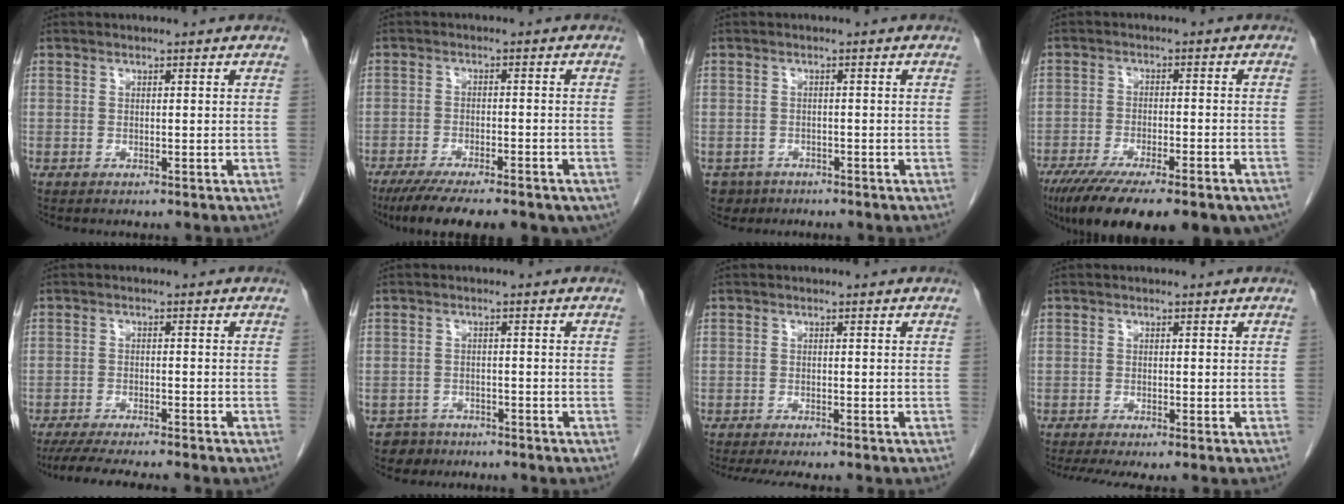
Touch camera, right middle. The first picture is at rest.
{"total": 16.3, "force": [-12.1, 4.6, 9.9], "torque": [-0.146, -0.020, -0.167]}
{"total": 3.6, "force": [-2.5, 2.6, 0.0], "torque": [-0.001, 0.004, -0.039]}
{"total": 22.3, "force": [-15.9, 6.0, 14.4], "torque": [-0.207, -0.034, -0.217]}
{"total": 9.7, "force": [-8.3, 0.5, 5.1], "torque": [-0.068, -0.017, -0.126]}
{"total": 3.2, "force": [-2.4, 2.0, -0.6], "torque": [0.007, 0.007, -0.039]}
{"total": 6.4, "force": [-5.4, 0.9, 3.3], "torque": [-0.042, -0.012, -0.081]}
{"total": 4.4, "force": [-3.4, 0.4, 2.9], "torque": [-0.046, -0.013, -0.057]}